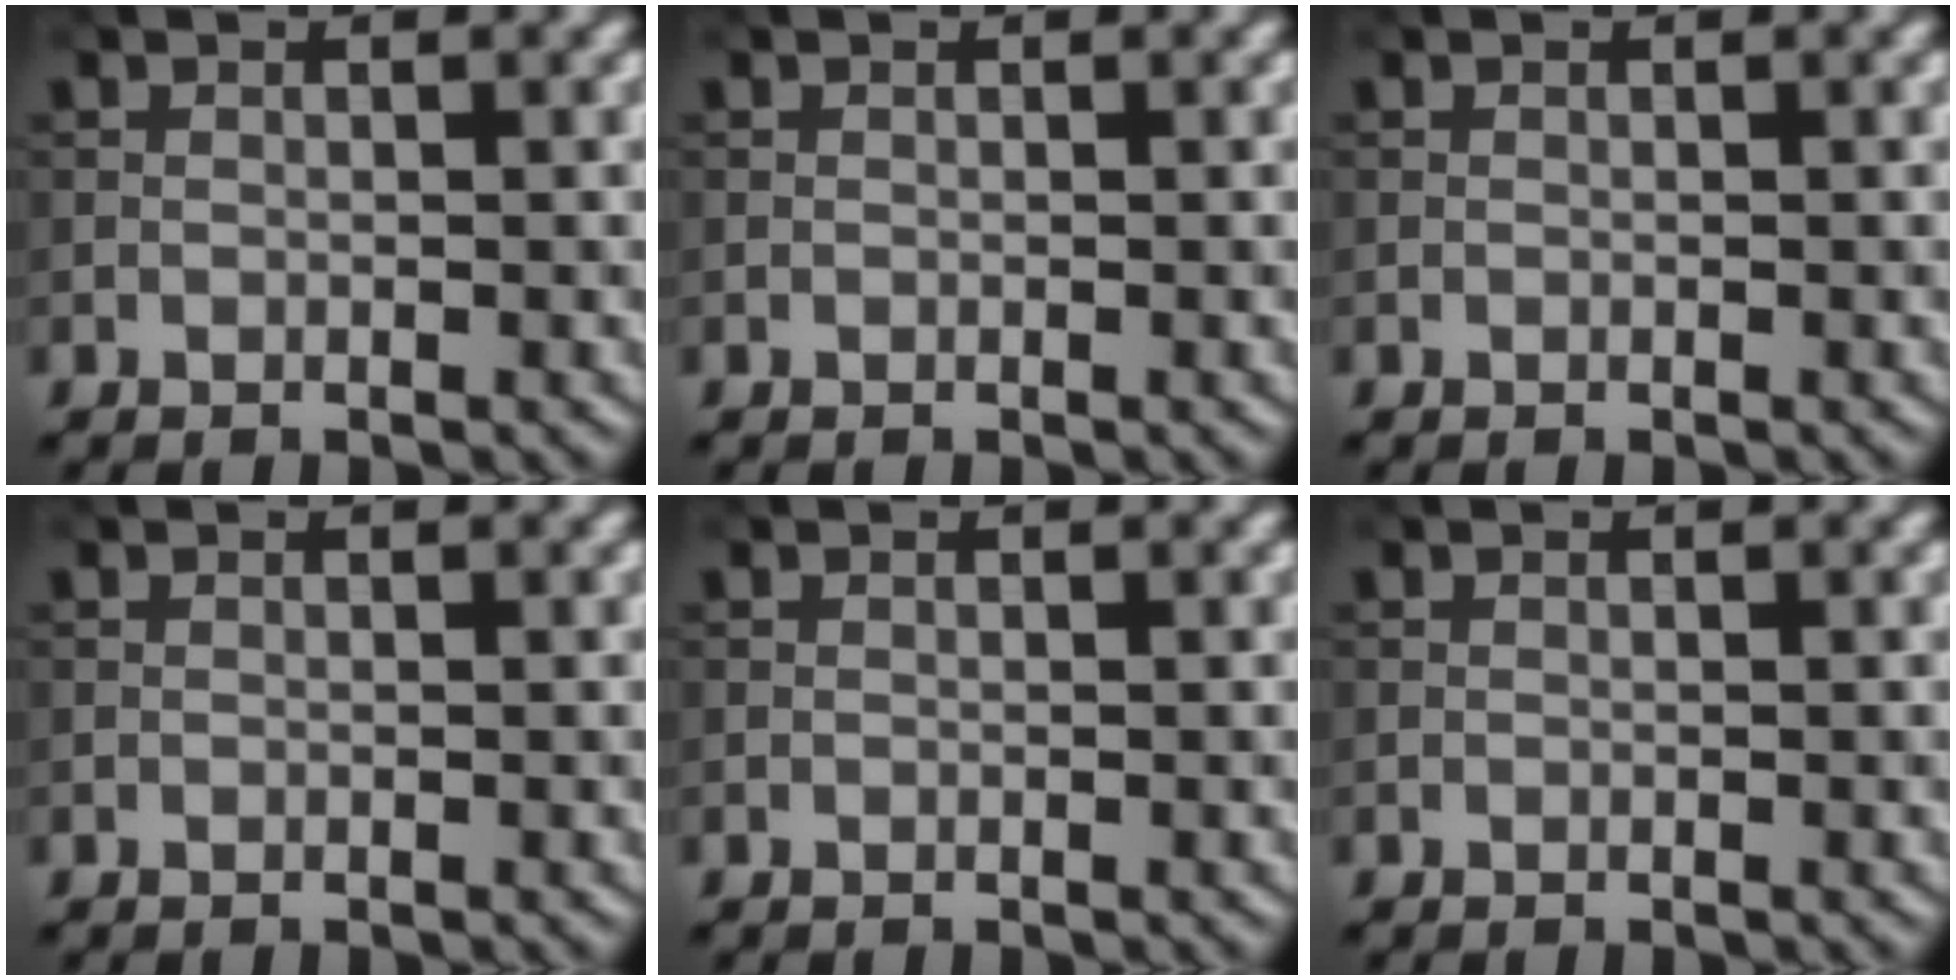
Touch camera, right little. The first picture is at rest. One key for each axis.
{"total": 0.0}
{"total": 0.0}
{"total": 0.0}
{"total": 0.0}
{"total": 0.0}